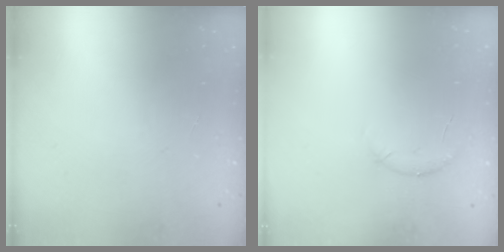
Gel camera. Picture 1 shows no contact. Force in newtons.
{"total": 5.7, "press": 5.6, "slide": 1.3}